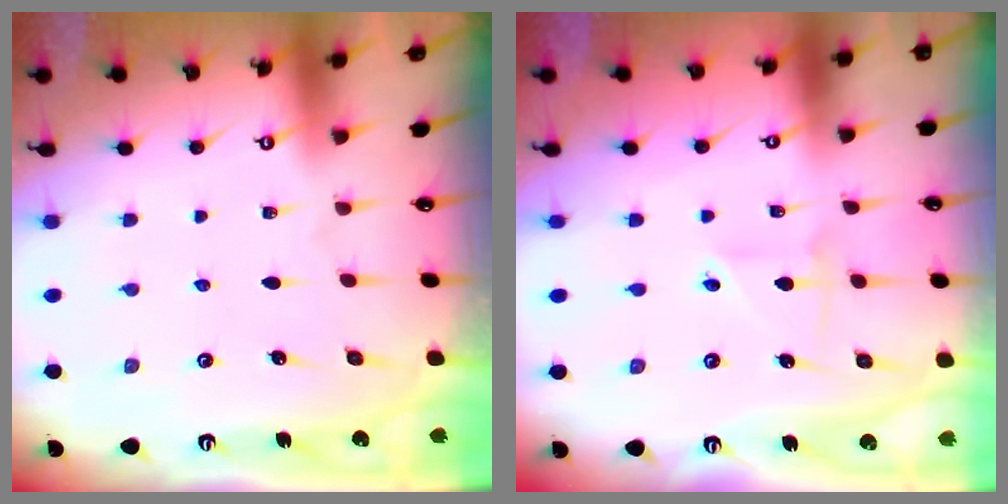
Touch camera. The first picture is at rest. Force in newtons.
{"total": 2.6, "press": 2.4, "slide": 0.9}